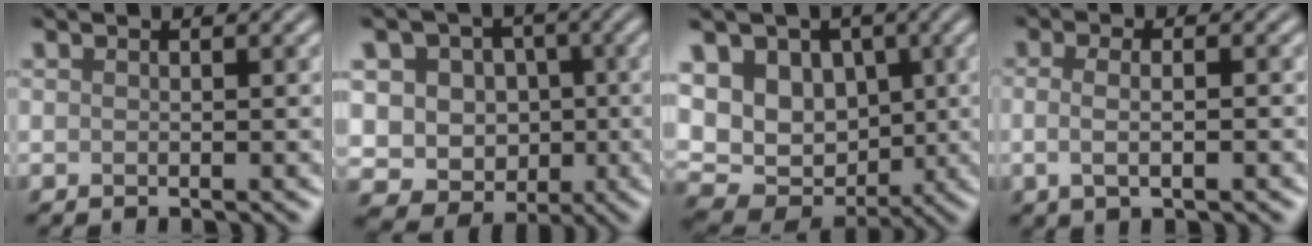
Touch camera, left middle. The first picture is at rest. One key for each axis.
{"total": 9.5, "fx": -0.3, "fy": 8.6, "fz": 4.1, "tx": -0.056, "ty": 0.039, "tz": -0.038}
{"total": 11.1, "fx": 2.0, "fy": 8.9, "fz": 6.4, "tx": -0.102, "ty": 0.023, "tz": 0.016}
{"total": 3.0, "fx": -0.1, "fy": 1.3, "fz": 2.7, "tx": -0.039, "ty": -0.006, "tz": -0.009}